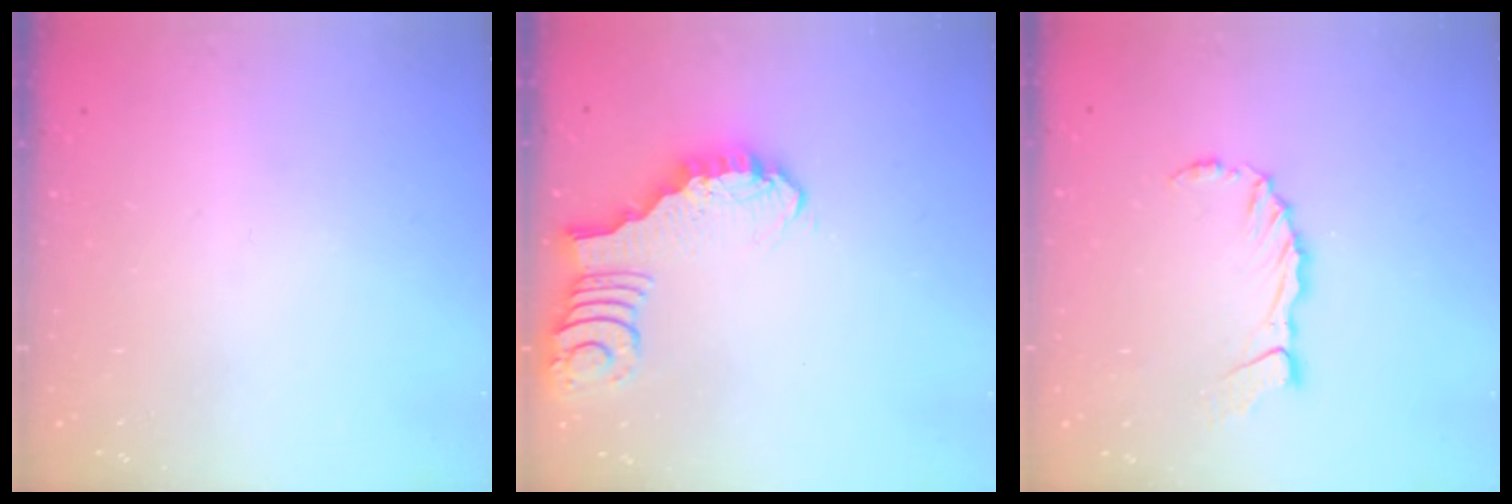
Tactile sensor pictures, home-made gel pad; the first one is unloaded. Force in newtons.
{"total": 2.9, "press": 2.9, "slide": 0.3}
{"total": 6.3, "press": 6.2, "slide": 1.0}